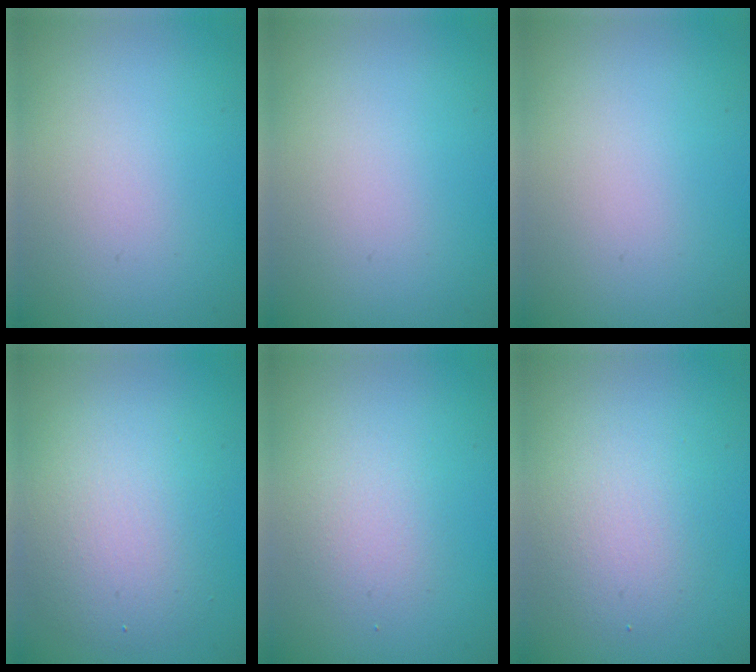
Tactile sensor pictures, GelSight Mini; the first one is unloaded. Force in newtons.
{"total": 0.0}
{"total": 0.0}
{"total": 4.8, "press": 4.8, "slide": 0.1}
{"total": 1.8, "press": 1.8, "slide": 0.1}
{"total": 2.9, "press": 2.9, "slide": 0.2}